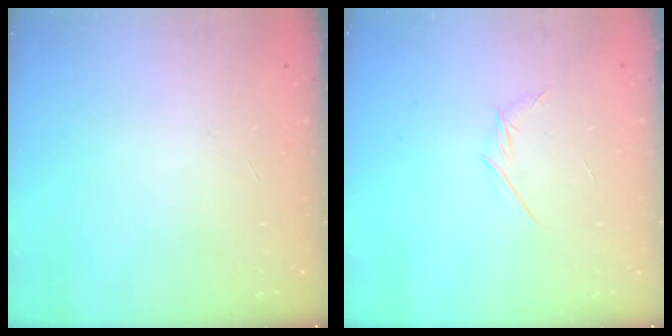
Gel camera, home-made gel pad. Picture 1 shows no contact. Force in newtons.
{"total": 3.6, "press": 3.4, "slide": 0.9}